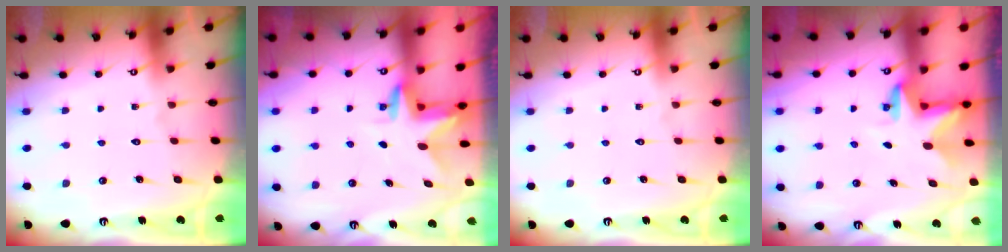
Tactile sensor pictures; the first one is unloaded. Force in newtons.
{"total": 3.2, "press": 3.2, "slide": 0.2}
{"total": 0.0}
{"total": 2.9, "press": 2.9, "slide": 0.1}